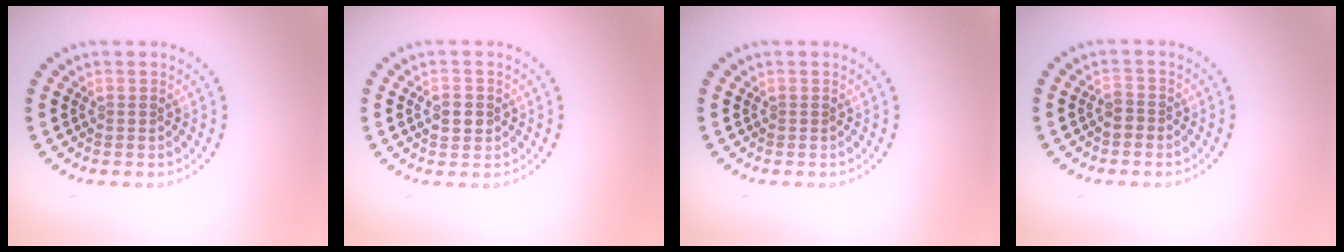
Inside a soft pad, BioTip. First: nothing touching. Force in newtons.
{"total": 2.2, "press": 2.2, "slide": 0.1}
{"total": 0.0}
{"total": 1.0, "press": 0.8, "slide": 0.6}